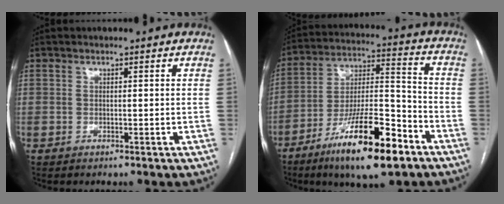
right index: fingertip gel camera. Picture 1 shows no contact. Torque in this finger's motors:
{"motor_torque": [1.40, -0.74, 1.05, 0.21]}